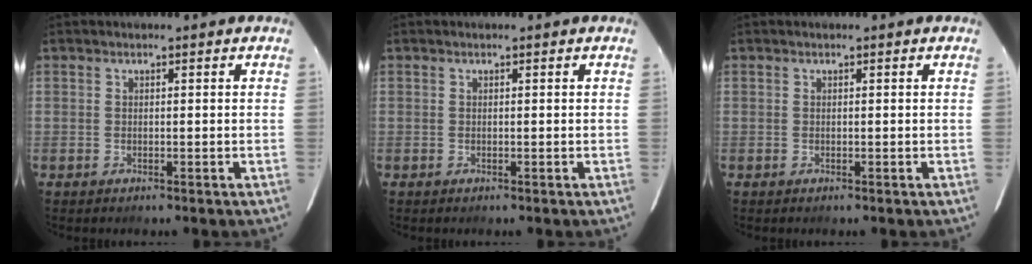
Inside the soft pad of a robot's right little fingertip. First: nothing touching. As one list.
[{"total": 0.0}, {"total": 0.0}]